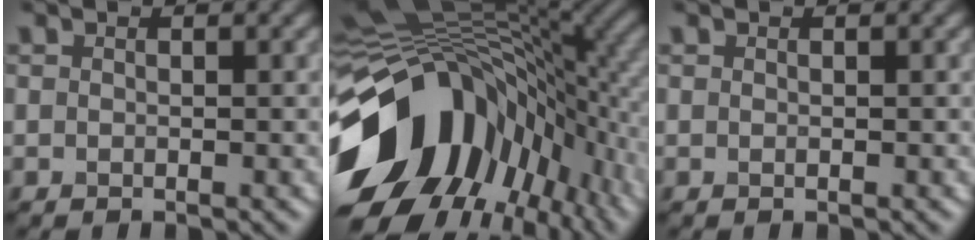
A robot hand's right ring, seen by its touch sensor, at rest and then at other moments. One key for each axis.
{"total": 17.1, "fx": -4.3, "fy": 11.3, "fz": 12.1, "tx": -0.222, "ty": -0.009, "tz": -0.073}
{"total": 0.0}